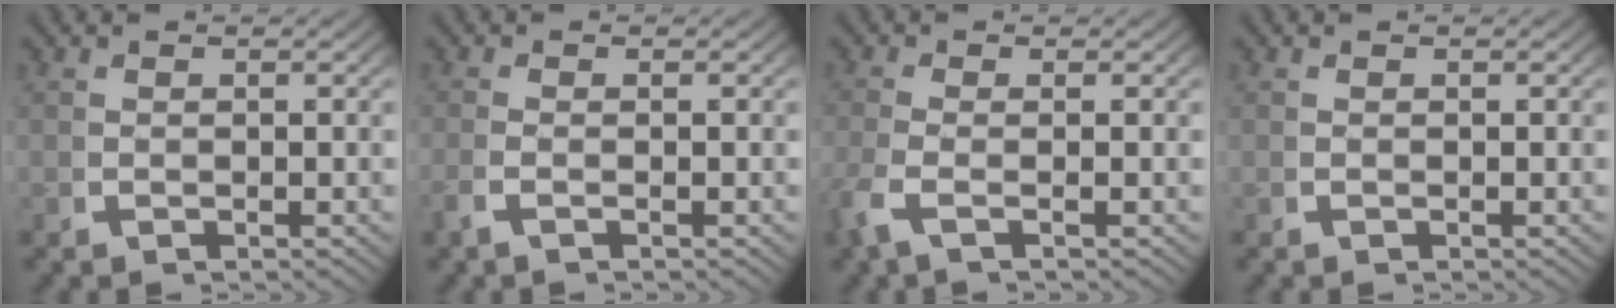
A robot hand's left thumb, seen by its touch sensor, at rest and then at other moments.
{"total": 1.1, "force": [-0.5, 0.1, 1.0], "torque": [-0.029, 0.000, -0.010]}
{"total": 2.3, "force": [-0.9, 0.5, 2.1], "torque": [-0.068, -0.007, -0.013]}
{"total": 0.0}